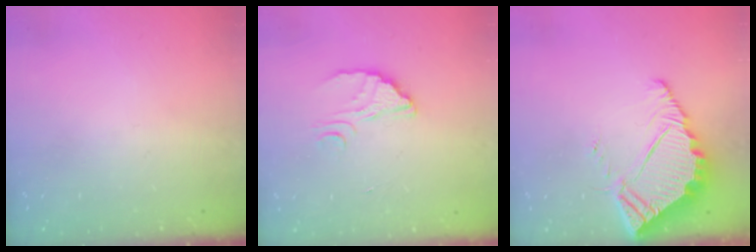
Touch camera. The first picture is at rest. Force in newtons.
{"total": 2.9, "press": 2.9, "slide": 0.0}
{"total": 7.1, "press": 7.1, "slide": 0.5}